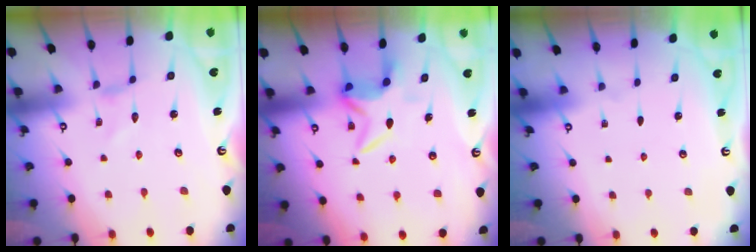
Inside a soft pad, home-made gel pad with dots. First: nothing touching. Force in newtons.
{"total": 6.5, "press": 6.4, "slide": 0.8}
{"total": 0.0}